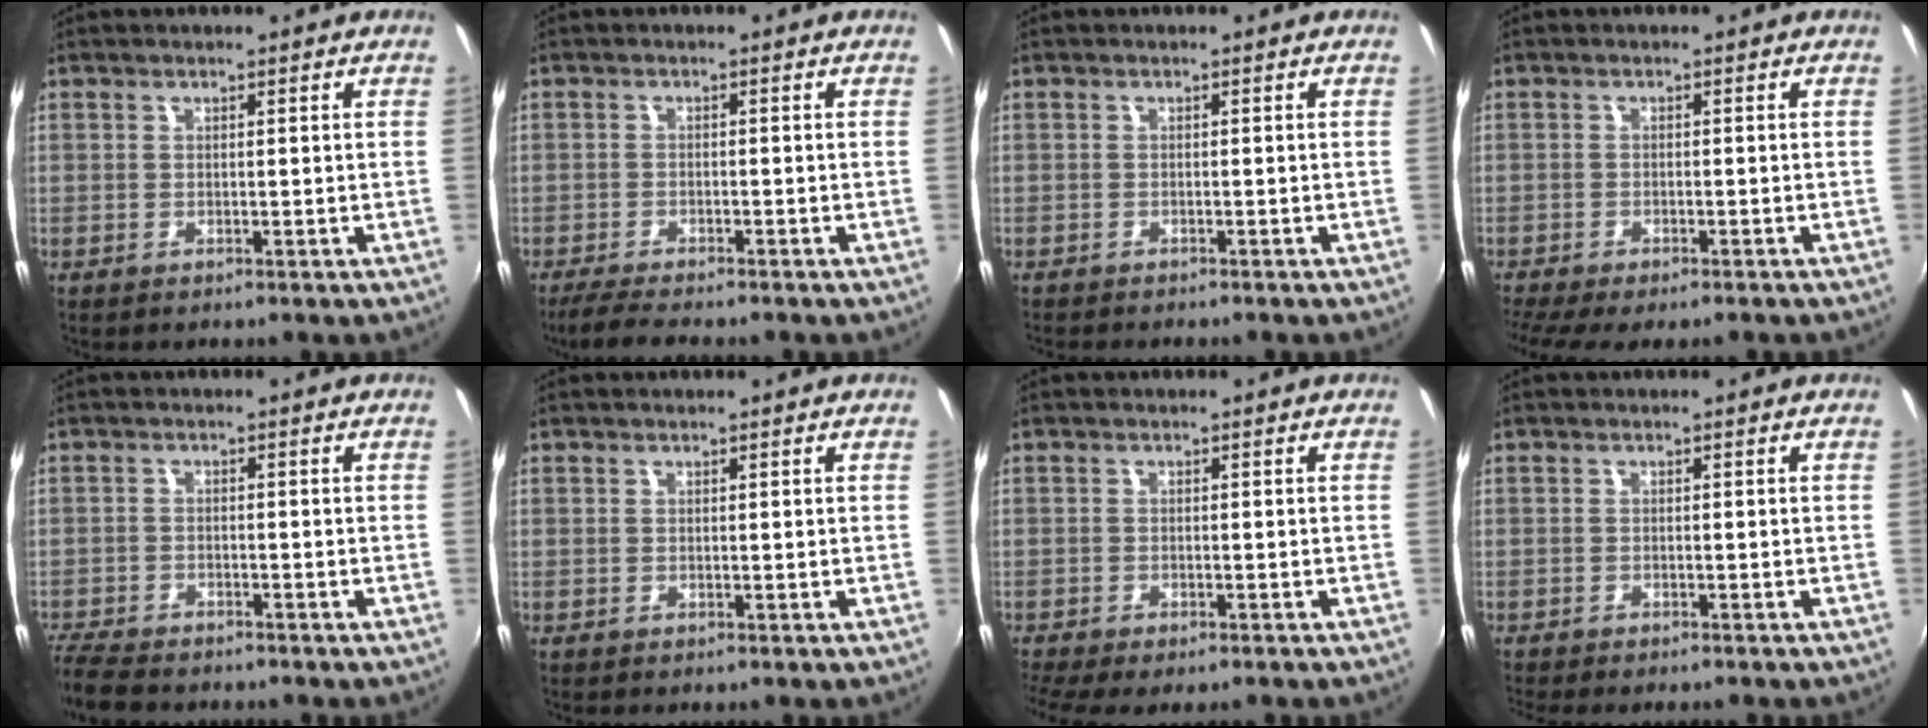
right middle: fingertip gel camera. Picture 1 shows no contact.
{"total": 5.4, "force": [-4.6, 0.6, 2.7], "torque": [-0.071, -0.016, -0.081]}
{"total": 2.1, "force": [-1.9, 0.4, 0.6], "torque": [-0.020, -0.011, -0.031]}
{"total": 6.5, "force": [-5.4, 1.2, 3.4], "torque": [-0.083, -0.034, -0.091]}
{"total": 8.1, "force": [-7.3, 2.2, 2.7], "torque": [-0.090, -0.027, -0.134]}
{"total": 0.0}
{"total": 5.5, "force": [-4.5, 1.1, 3.0], "torque": [-0.076, -0.032, -0.077]}
{"total": 3.4, "force": [-3.0, 0.6, 1.4], "torque": [-0.034, -0.016, -0.050]}